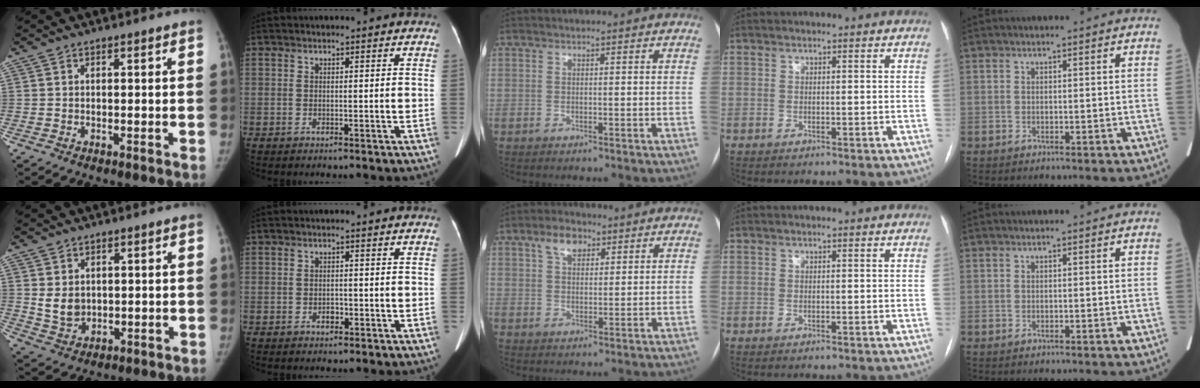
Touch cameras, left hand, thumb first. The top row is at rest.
{"thumb": {"total": 4.9, "force": [1.0, 3.9, 2.7], "torque": [-0.027, -0.015, 0.031]}, "index": {"total": 1.1, "force": [-0.5, 0.7, 0.6], "torque": [-0.012, 0.003, -0.005]}, "middle": {"total": 4.5, "force": [2.6, 2.6, 2.7], "torque": [-0.052, 0.015, 0.048]}}